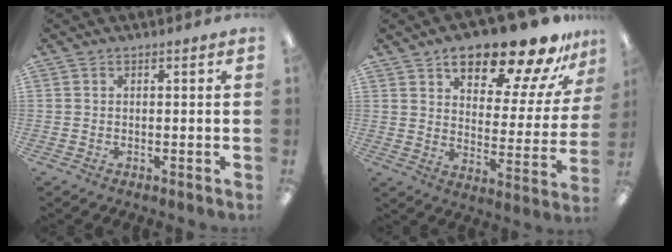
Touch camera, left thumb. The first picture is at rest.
{"total": 20.6, "force": [15.7, 6.9, 11.5], "torque": [-0.161, -0.109, 0.256]}